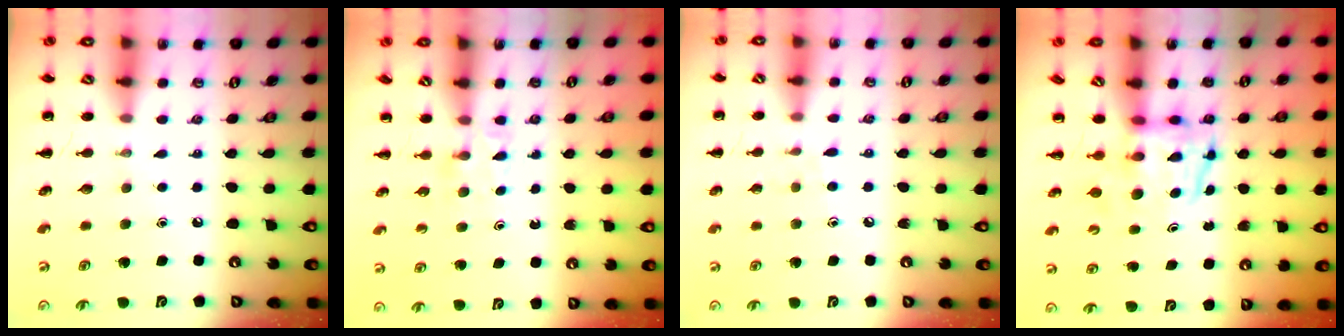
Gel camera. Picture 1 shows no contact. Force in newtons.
{"total": 2.4, "press": 2.3, "slide": 0.9}
{"total": 4.2, "press": 3.8, "slide": 1.9}
{"total": 4.0, "press": 3.9, "slide": 0.7}